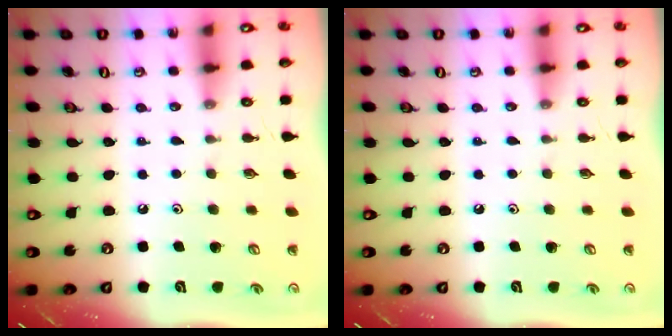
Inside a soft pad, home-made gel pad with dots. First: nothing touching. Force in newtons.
{"total": 0.0}